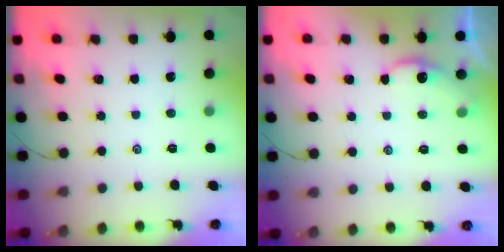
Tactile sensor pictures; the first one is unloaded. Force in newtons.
{"total": 1.6, "press": 1.5, "slide": 0.2}